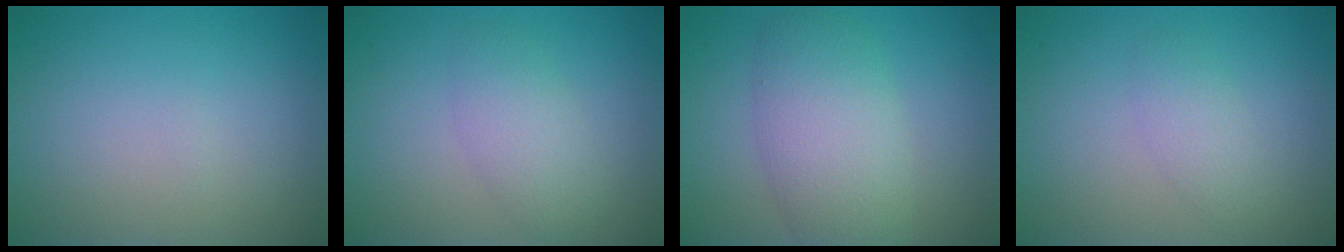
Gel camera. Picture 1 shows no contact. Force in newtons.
{"total": 2.7, "press": 2.7, "slide": 0.1}
{"total": 5.8, "press": 5.8, "slide": 0.6}
{"total": 1.7, "press": 1.7, "slide": 0.1}